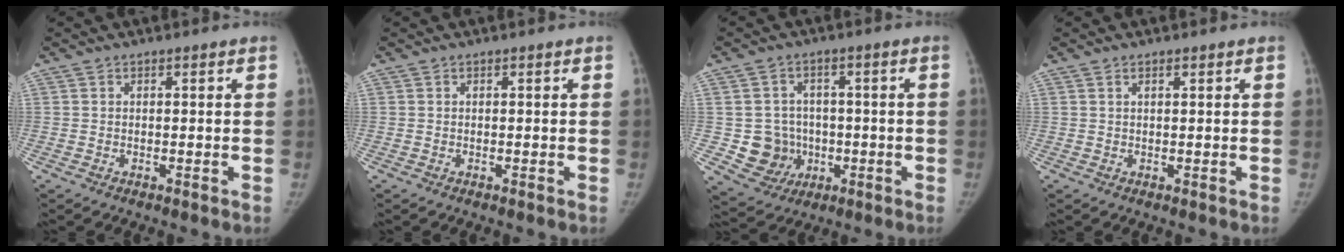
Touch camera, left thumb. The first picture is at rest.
{"total": 0.0}
{"total": 8.3, "force": [-1.3, 7.9, 2.2], "torque": [0.000, 0.009, -0.010]}
{"total": 0.7, "force": [0.5, 0.1, 0.5], "torque": [-0.011, 0.003, 0.010]}